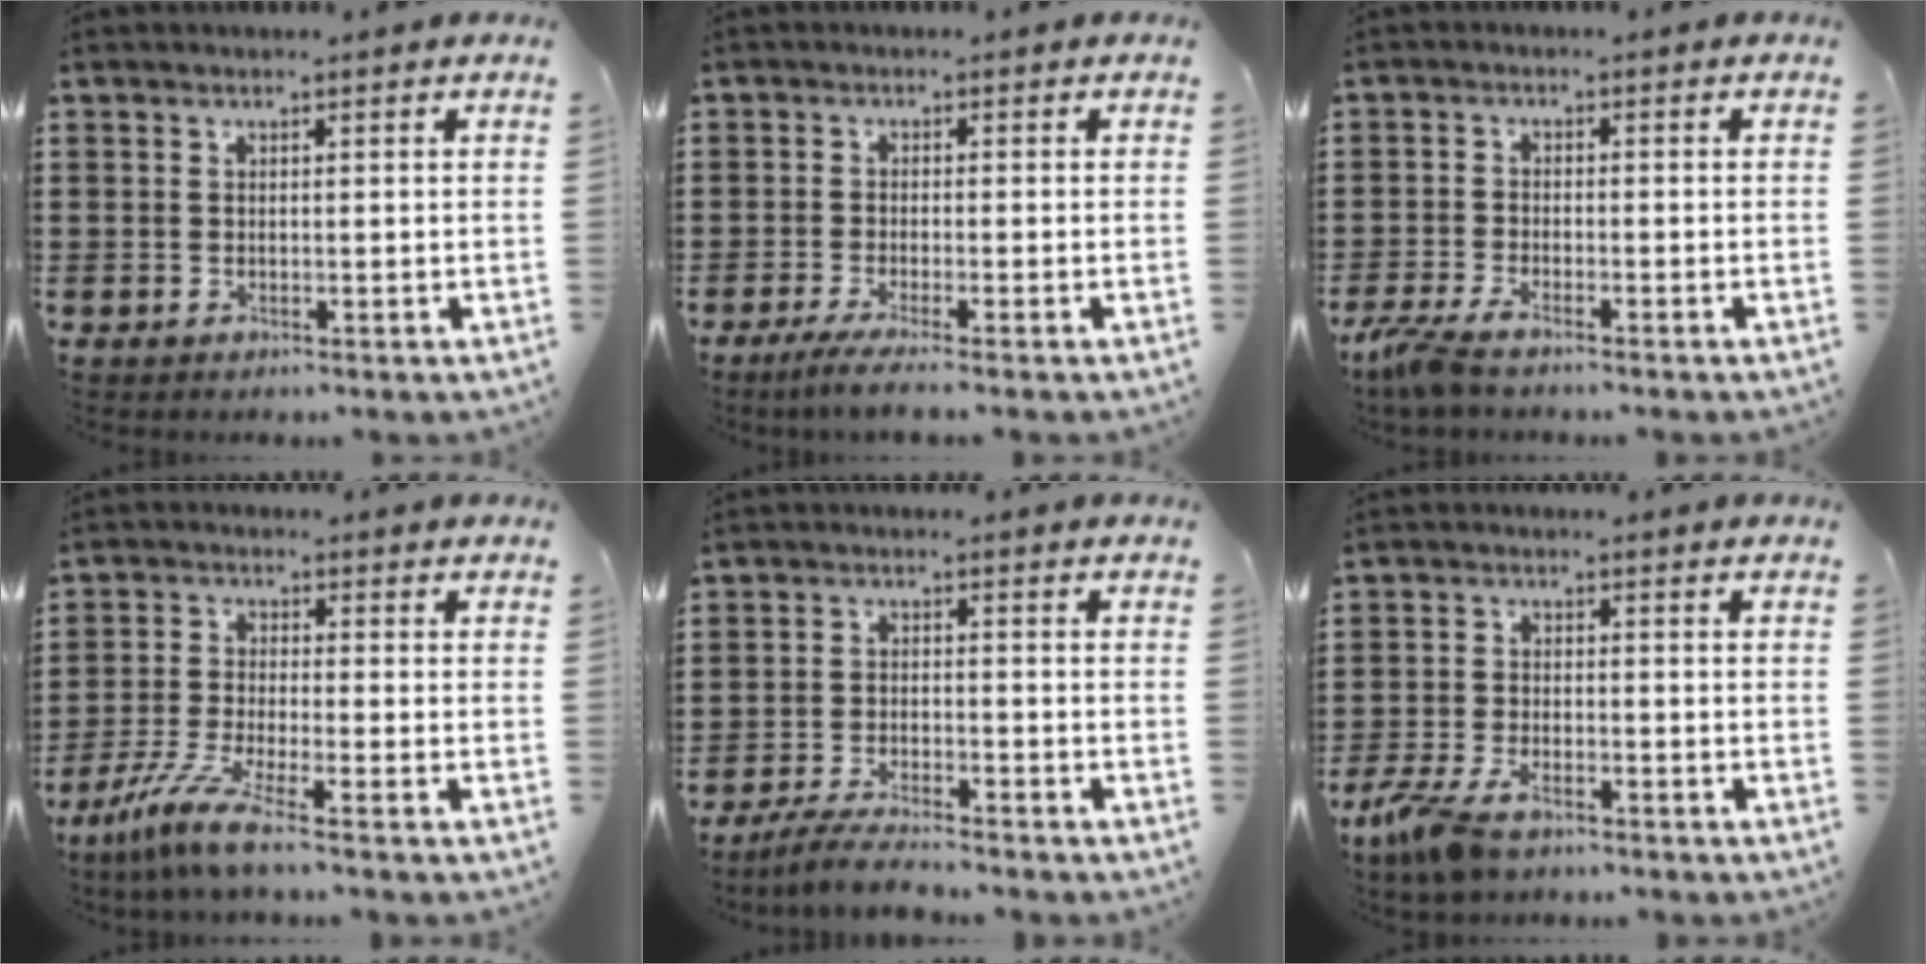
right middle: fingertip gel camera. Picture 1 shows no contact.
{"total": 2.5, "force": [-1.8, -0.4, 1.7], "torque": [-0.036, -0.010, -0.034]}
{"total": 3.7, "force": [-3.0, 0.2, 2.1], "torque": [-0.065, -0.015, -0.065]}
{"total": 6.6, "force": [-4.8, 0.0, 4.5], "torque": [-0.115, -0.027, -0.098]}
{"total": 4.3, "force": [-4.0, 0.0, 1.7], "torque": [-0.036, -0.007, -0.078]}
{"total": 5.5, "force": [-4.1, 1.7, 3.4], "torque": [-0.090, -0.009, -0.084]}